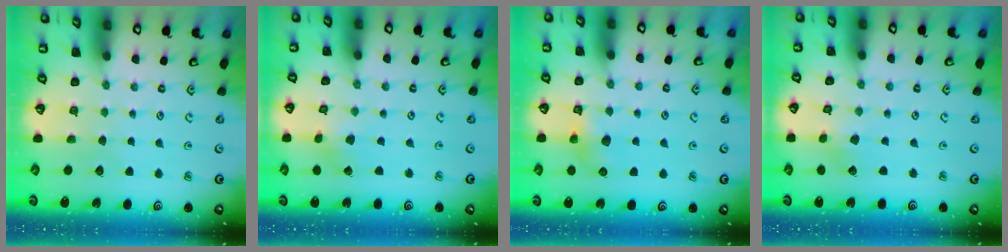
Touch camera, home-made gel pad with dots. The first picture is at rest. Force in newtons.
{"total": 1.2, "press": 1.2, "slide": 0.1}
{"total": 5.4, "press": 5.4, "slide": 0.6}
{"total": 2.2, "press": 2.2, "slide": 0.1}